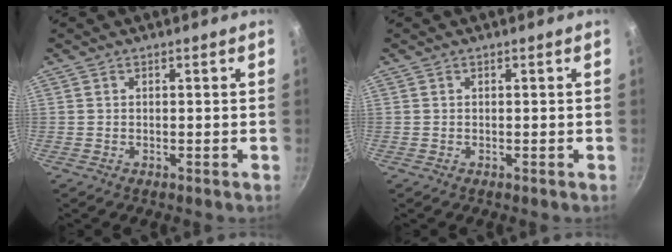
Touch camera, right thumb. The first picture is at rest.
{"total": 0.0}